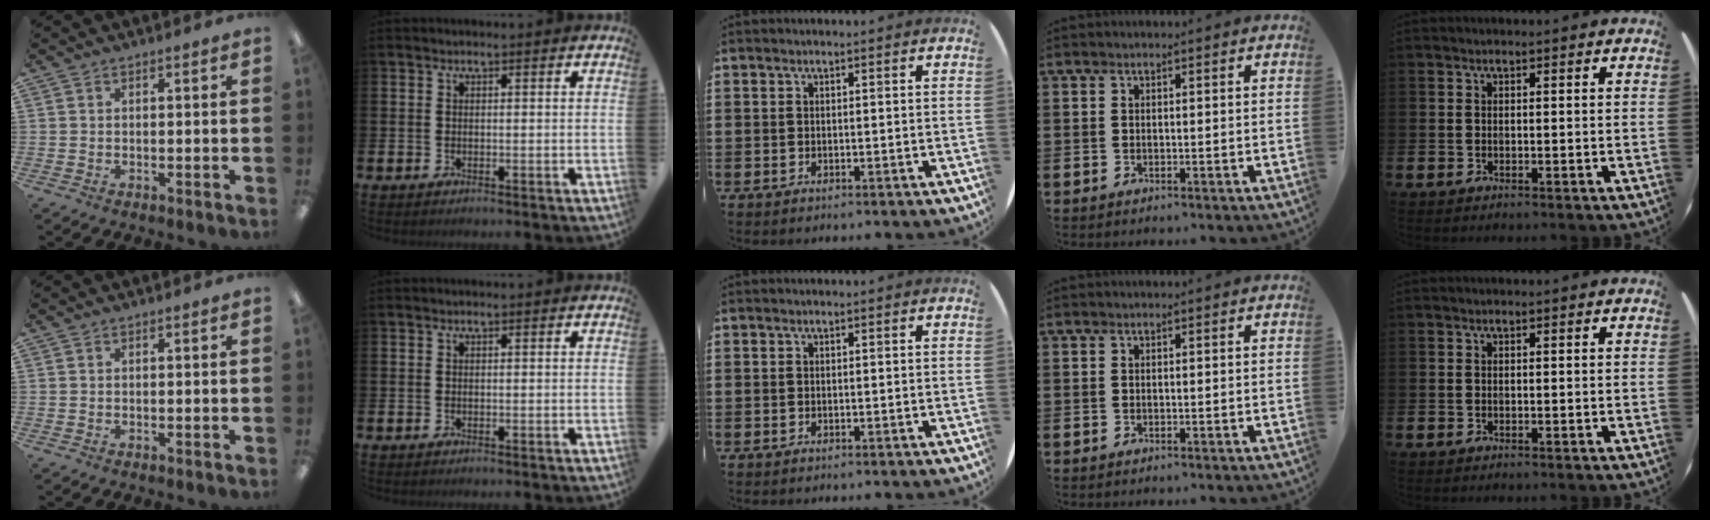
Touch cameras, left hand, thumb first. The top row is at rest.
{}